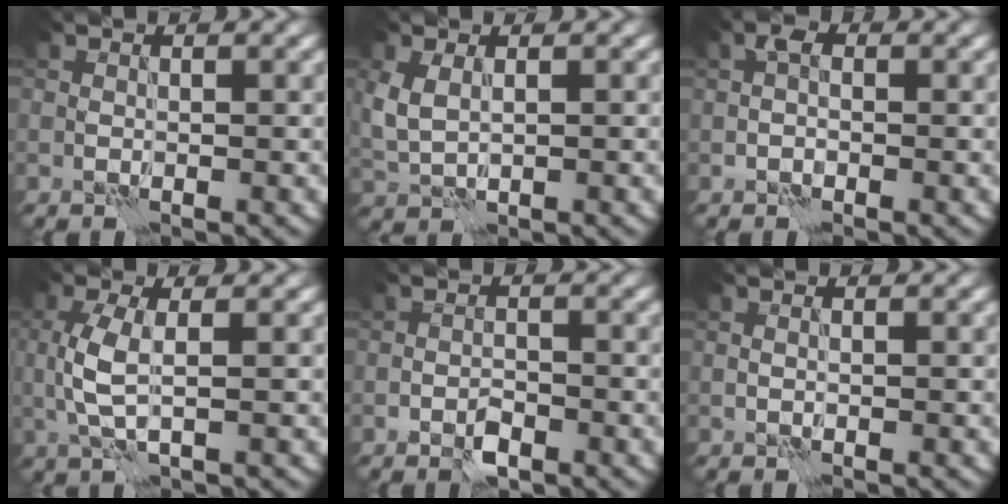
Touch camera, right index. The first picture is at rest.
{"total": 2.4, "force": [0.7, 1.4, 1.9], "torque": [-0.053, 0.001, 0.018]}
{"total": 1.4, "force": [-0.1, 1.0, 1.0], "torque": [-0.017, 0.005, -0.008]}
{"total": 3.2, "force": [0.3, 0.9, 3.0], "torque": [-0.072, -0.001, 0.007]}
{"total": 1.8, "force": [-1.2, 0.8, 1.1], "torque": [-0.016, 0.003, -0.024]}
{"total": 0.0}